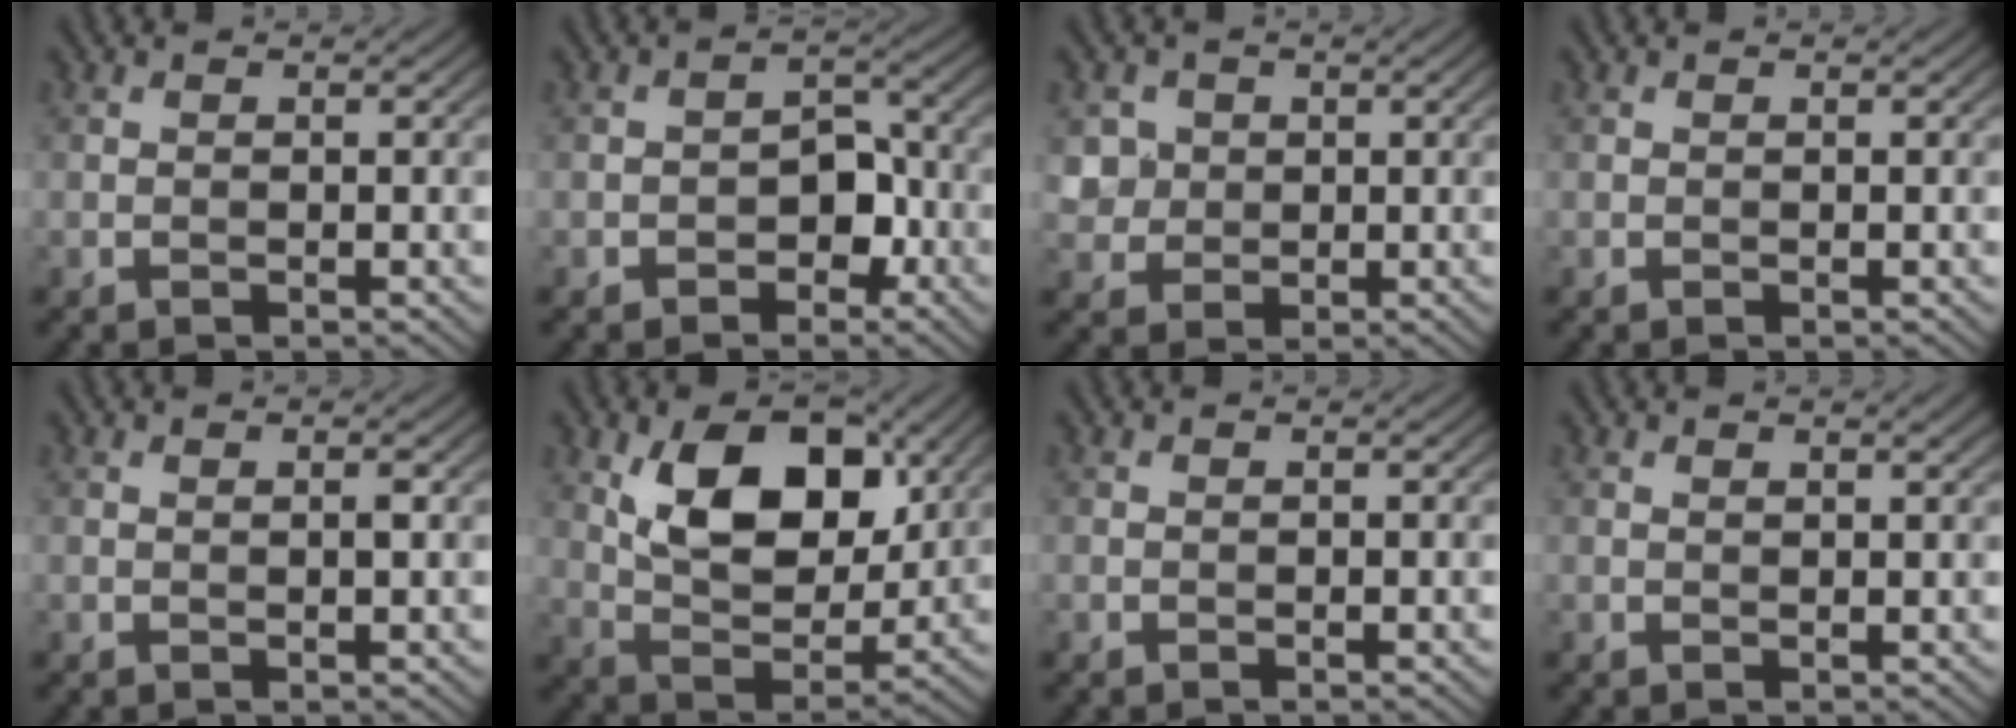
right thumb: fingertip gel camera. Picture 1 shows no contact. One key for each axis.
{"total": 4.2, "fx": -1.9, "fy": 2.8, "fz": 2.5, "tx": -0.027, "ty": 0.009, "tz": -0.030}
{"total": 3.7, "fx": 1.0, "fy": 3.5, "fz": 0.8, "tx": -0.041, "ty": -0.012, "tz": 0.030}
{"total": 0.0}
{"total": 0.9, "fx": 0.4, "fy": 0.0, "fz": 0.8, "tx": -0.015, "ty": 0.002, "tz": 0.004}
{"total": 11.7, "fx": 4.3, "fy": 6.7, "fz": 8.6, "tx": -0.150, "ty": -0.009, "tz": 0.077}
{"total": 0.0}
{"total": 1.1, "fx": 0.8, "fy": 0.1, "fz": 0.8, "tx": -0.014, "ty": 0.001, "tz": 0.014}